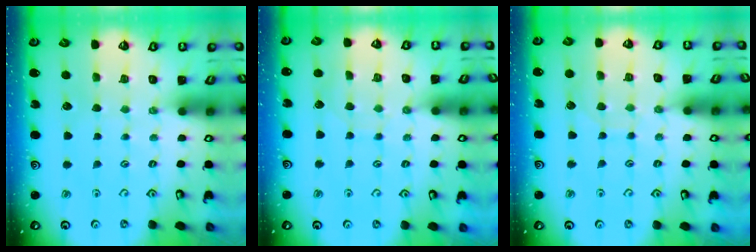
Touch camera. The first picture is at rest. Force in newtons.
{"total": 4.2, "press": 4.2, "slide": 0.5}
{"total": 6.2, "press": 6.1, "slide": 0.5}